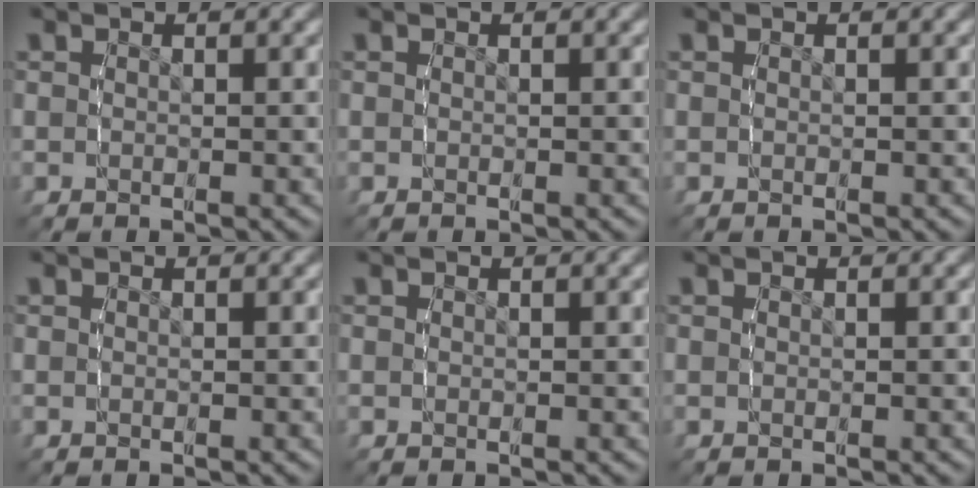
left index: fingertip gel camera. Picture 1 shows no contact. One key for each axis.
{"total": 0.0}
{"total": 0.0}
{"total": 0.0}
{"total": 0.0}
{"total": 0.0}